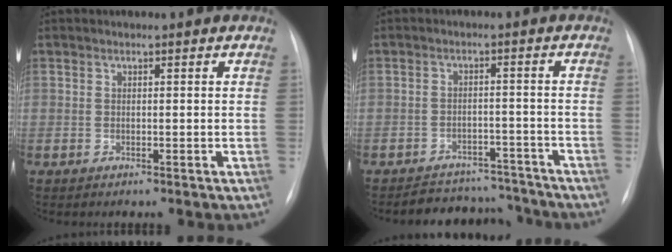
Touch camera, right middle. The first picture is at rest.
{"total": 9.4, "force": [-8.9, 3.1, 0.4], "torque": [0.007, 0.020, -0.117]}